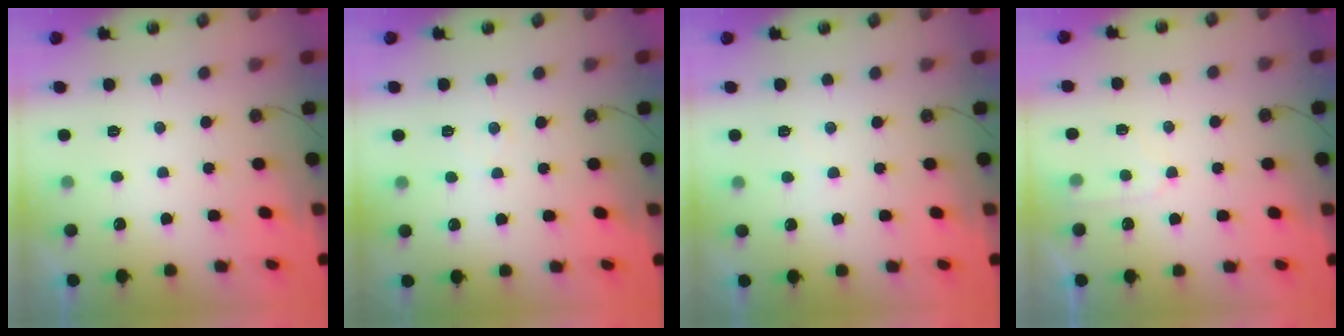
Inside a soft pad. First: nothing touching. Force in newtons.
{"total": 3.8, "press": 3.7, "slide": 0.5}
{"total": 1.7, "press": 1.6, "slide": 0.4}
{"total": 5.4, "press": 5.4, "slide": 0.4}